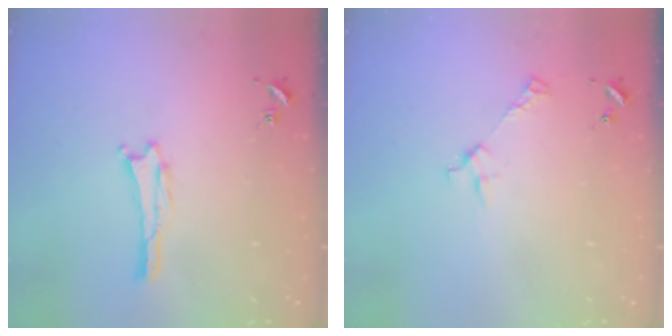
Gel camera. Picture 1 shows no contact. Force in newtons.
{"total": 2.9, "press": 2.9, "slide": 0.2}